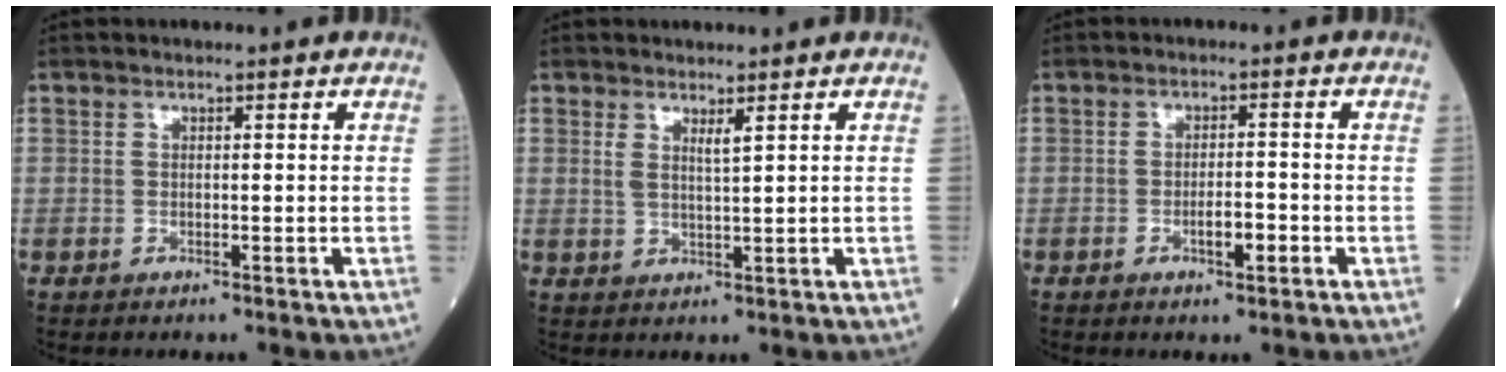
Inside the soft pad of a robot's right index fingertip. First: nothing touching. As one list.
[{"total": 2.0, "force": [1.2, -0.1, 1.6], "torque": [-0.033, -0.010, 0.023]}, {"total": 3.3, "force": [-1.3, 0.8, 2.9], "torque": [-0.049, 0.002, -0.021]}]